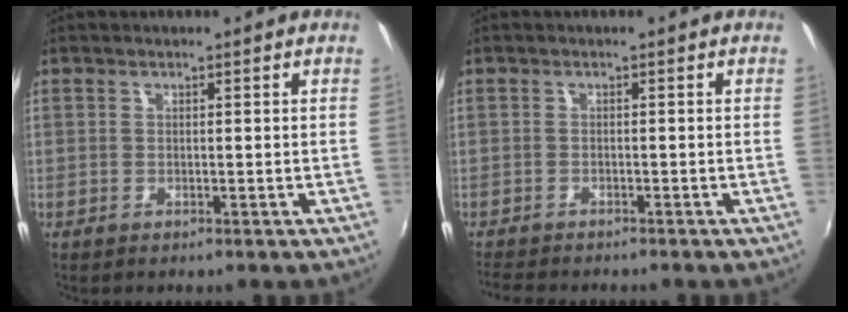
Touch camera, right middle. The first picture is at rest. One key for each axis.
{"total": 4.7, "fx": -4.4, "fy": 0.8, "fz": 1.5, "tx": -0.045, "ty": -0.019, "tz": -0.076}